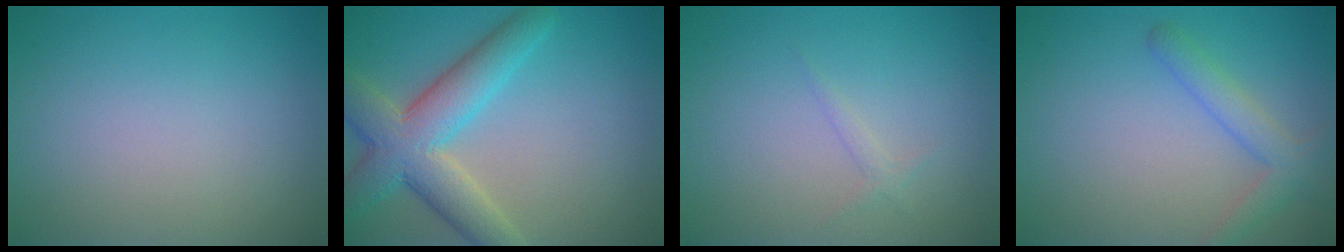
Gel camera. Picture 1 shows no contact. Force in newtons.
{"total": 7.1, "press": 7.0, "slide": 0.4}
{"total": 0.8, "press": 0.8, "slide": 0.1}
{"total": 2.3, "press": 2.3, "slide": 0.2}